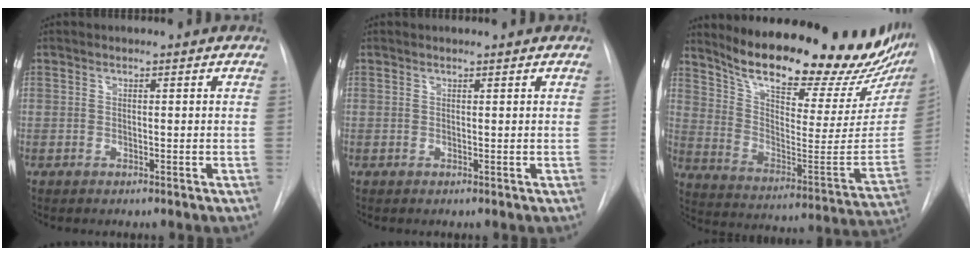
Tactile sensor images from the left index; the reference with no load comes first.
{"total": 1.0, "force": [1.0, 0.0, 0.1], "torque": [-0.007, 0.006, 0.015]}
{"total": 29.1, "force": [24.3, 7.3, 14.4], "torque": [-0.226, -0.066, 0.330]}